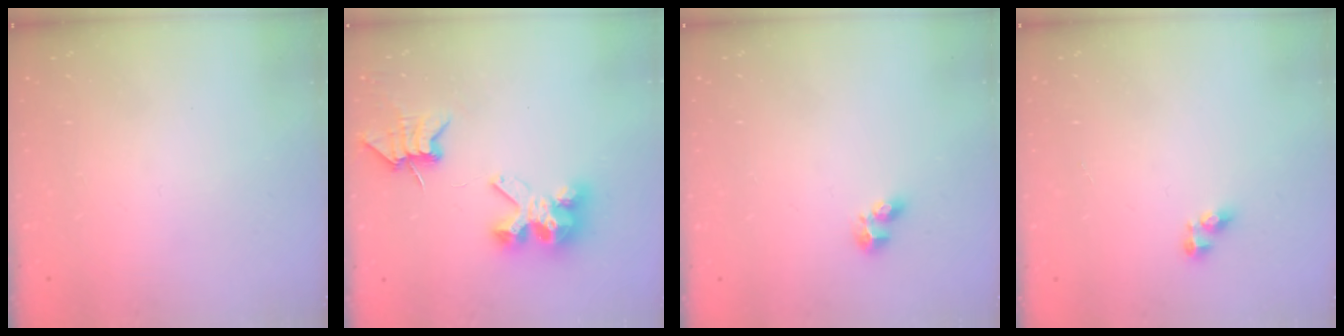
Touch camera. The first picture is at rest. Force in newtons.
{"total": 6.7, "press": 6.7, "slide": 0.6}
{"total": 1.6, "press": 1.5, "slide": 0.6}
{"total": 3.4, "press": 3.3, "slide": 0.5}